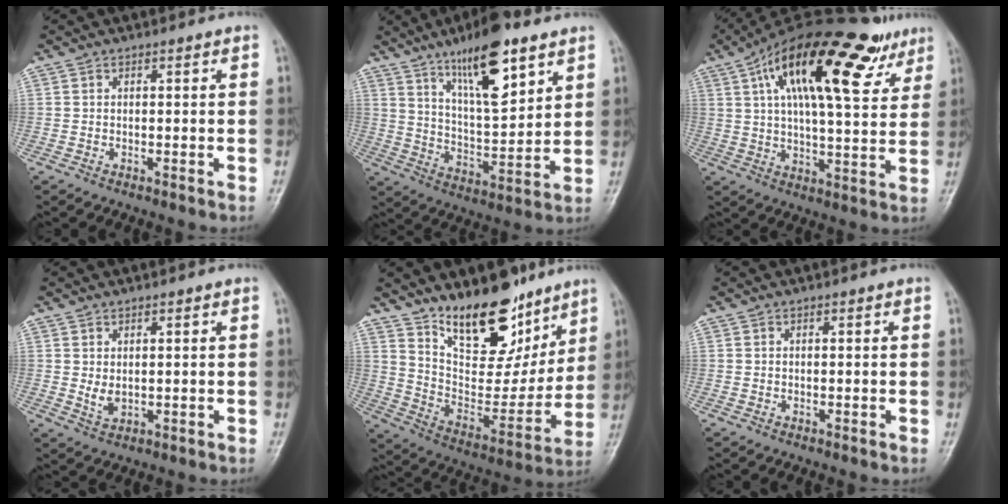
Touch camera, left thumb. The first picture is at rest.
{"total": 16.1, "force": [9.5, 4.8, 12.1], "torque": [-0.177, -0.051, 0.164]}
{"total": 25.8, "force": [12.1, 9.8, 20.5], "torque": [-0.303, 0.003, 0.189]}
{"total": 2.7, "force": [0.5, 1.7, 2.0], "torque": [-0.030, -0.010, 0.016]}
{"total": 20.0, "force": [13.7, 9.4, 11.2], "torque": [-0.114, -0.088, 0.232]}
{"total": 0.0}